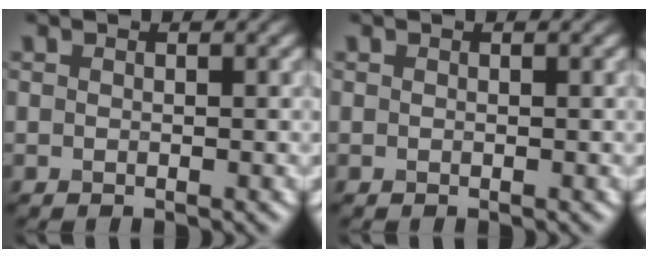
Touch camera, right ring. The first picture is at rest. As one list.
[{"total": 0.0}]